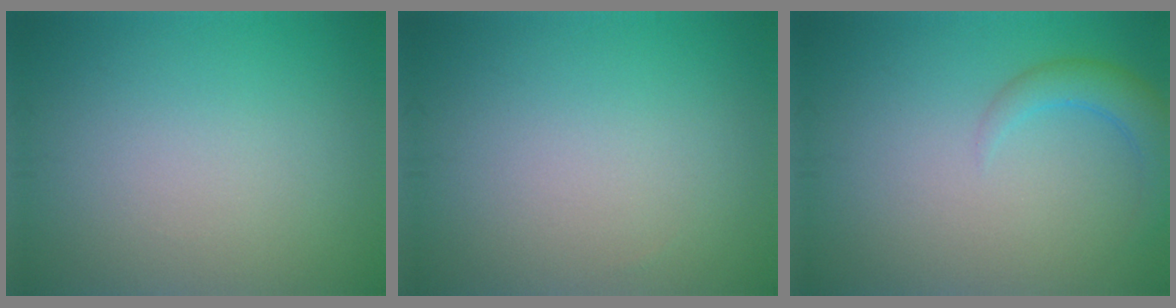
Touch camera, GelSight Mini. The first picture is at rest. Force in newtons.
{"total": 0.0}
{"total": 2.9, "press": 2.9, "slide": 0.2}